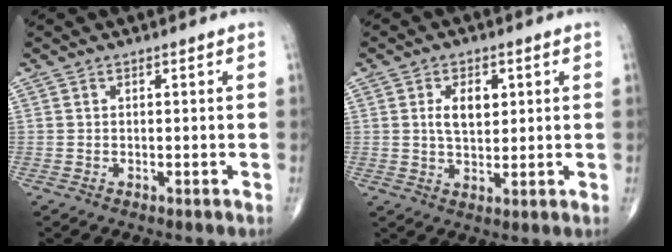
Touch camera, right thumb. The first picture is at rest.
{"total": 5.9, "force": [1.5, 3.4, 4.6], "torque": [-0.065, -0.008, 0.025]}